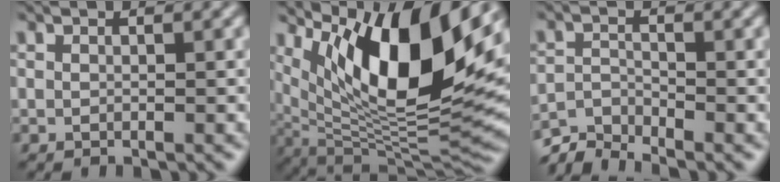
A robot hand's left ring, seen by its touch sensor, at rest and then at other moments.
{"total": 13.9, "force": [6.0, 4.5, 11.7], "torque": [-0.190, -0.007, 0.109]}
{"total": 3.3, "force": [-3.2, 0.6, 0.7], "torque": [-0.013, -0.002, -0.073]}